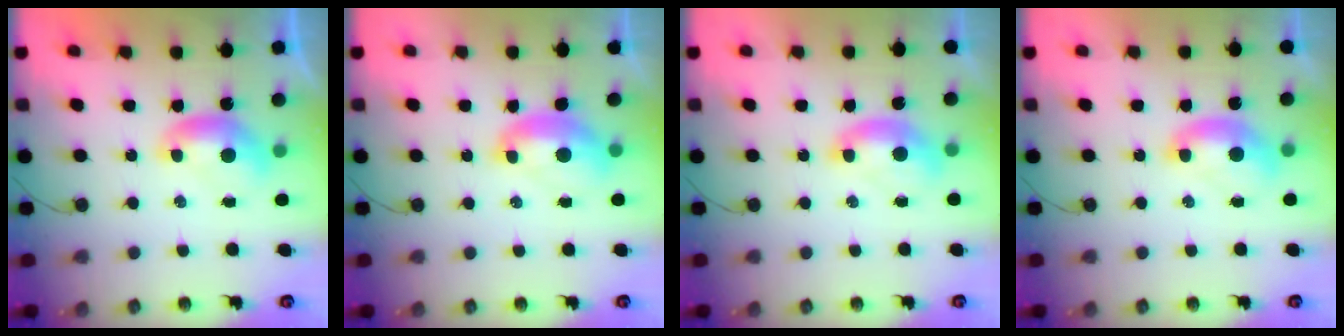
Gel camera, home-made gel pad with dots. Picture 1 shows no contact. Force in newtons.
{"total": 2.0, "press": 1.9, "slide": 0.7}
{"total": 1.7, "press": 1.7, "slide": 0.5}
{"total": 1.4, "press": 1.4, "slide": 0.3}